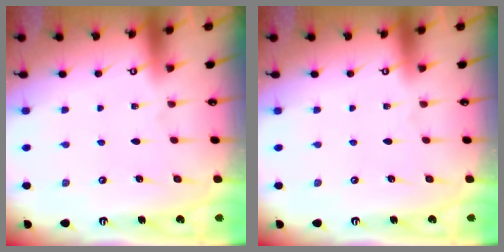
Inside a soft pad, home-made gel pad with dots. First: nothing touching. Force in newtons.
{"total": 0.0}